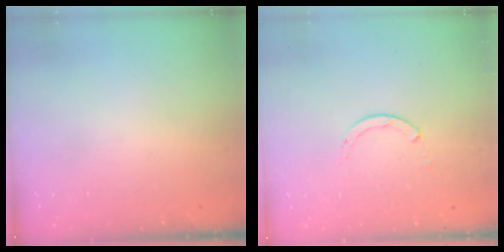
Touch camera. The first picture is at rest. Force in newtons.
{"total": 0.8, "press": 0.7, "slide": 0.1}